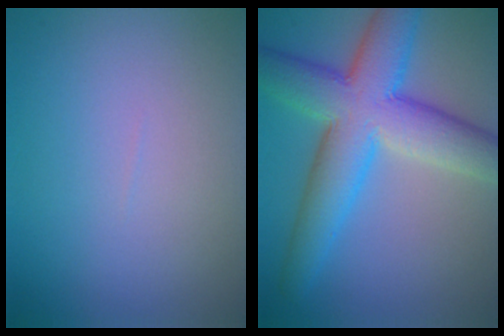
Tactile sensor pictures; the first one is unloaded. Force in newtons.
{"total": 9.7, "press": 9.7, "slide": 0.3}